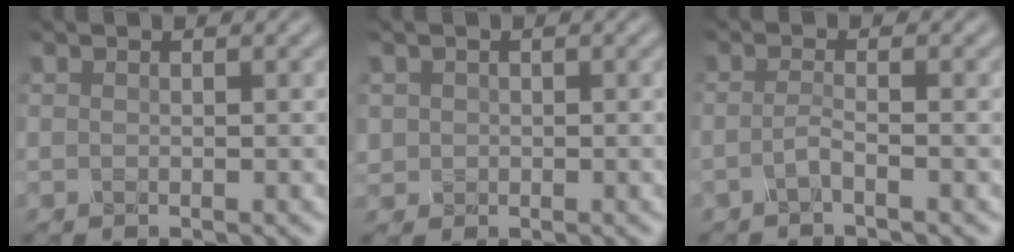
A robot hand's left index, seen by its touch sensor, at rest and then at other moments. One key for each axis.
{"total": 1.0, "fx": -0.1, "fy": 1.0, "fz": -0.2, "tx": 0.004, "ty": -0.004, "tz": 0.004}
{"total": 1.5, "fx": -1.2, "fy": 0.2, "fz": 0.9, "tx": -0.014, "ty": 0.000, "tz": -0.026}